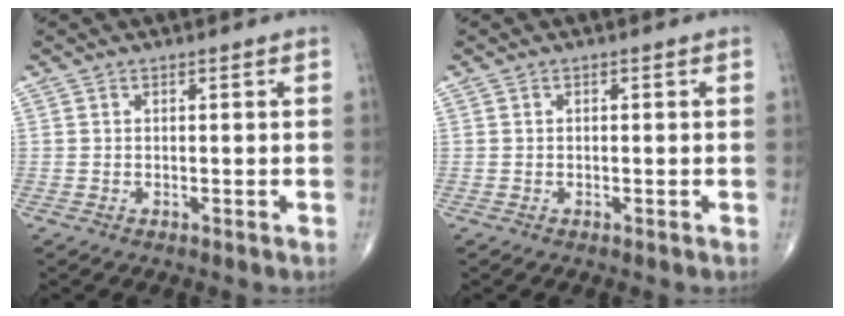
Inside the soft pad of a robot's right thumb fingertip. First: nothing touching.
{"total": 0.0}